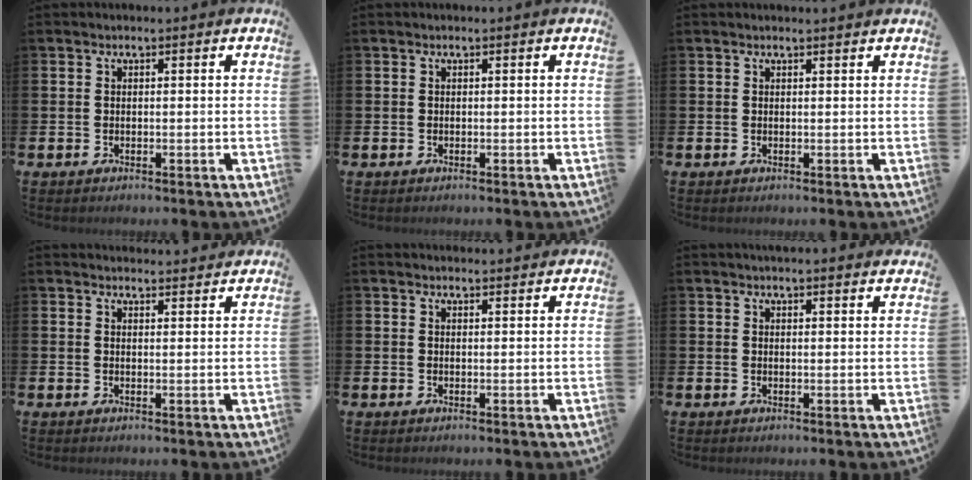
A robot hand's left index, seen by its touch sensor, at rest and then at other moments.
{"total": 0.0}
{"total": 0.6, "force": [0.6, 0.0, 0.1], "torque": [0.007, -0.005, 0.009]}
{"total": 2.4, "force": [2.4, 0.1, -0.1], "torque": [0.008, -0.017, 0.042]}
{"total": 1.5, "force": [1.5, 0.0, 0.0], "torque": [0.009, -0.009, 0.026]}
{"total": 2.3, "force": [2.3, 0.0, 0.1], "torque": [0.005, -0.013, 0.039]}